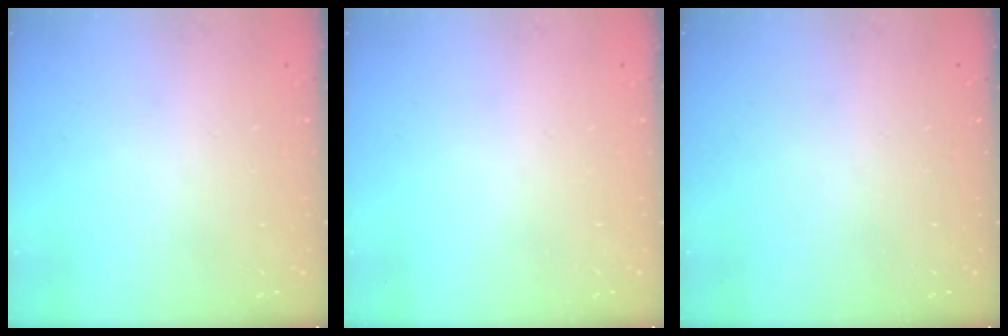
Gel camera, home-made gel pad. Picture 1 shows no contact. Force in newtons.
{"total": 0.0}
{"total": 0.0}